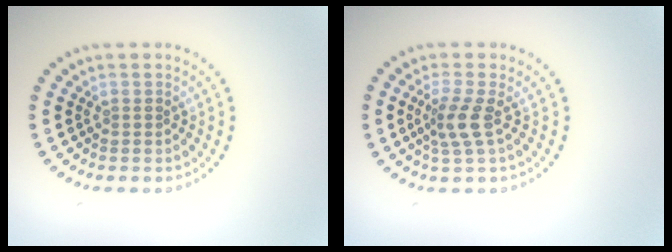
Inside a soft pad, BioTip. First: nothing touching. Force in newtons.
{"total": 2.4, "press": 1.8, "slide": 1.6}